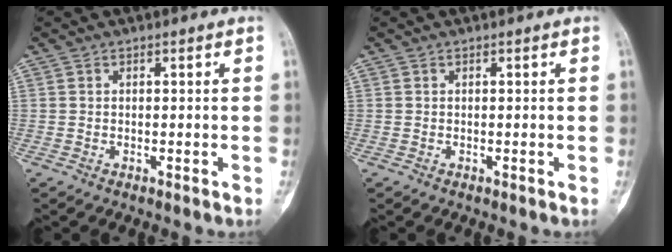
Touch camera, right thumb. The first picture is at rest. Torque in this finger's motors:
{"motor_torque": [-0.06, 0.00, 0.00, -0.18, 0.02]}